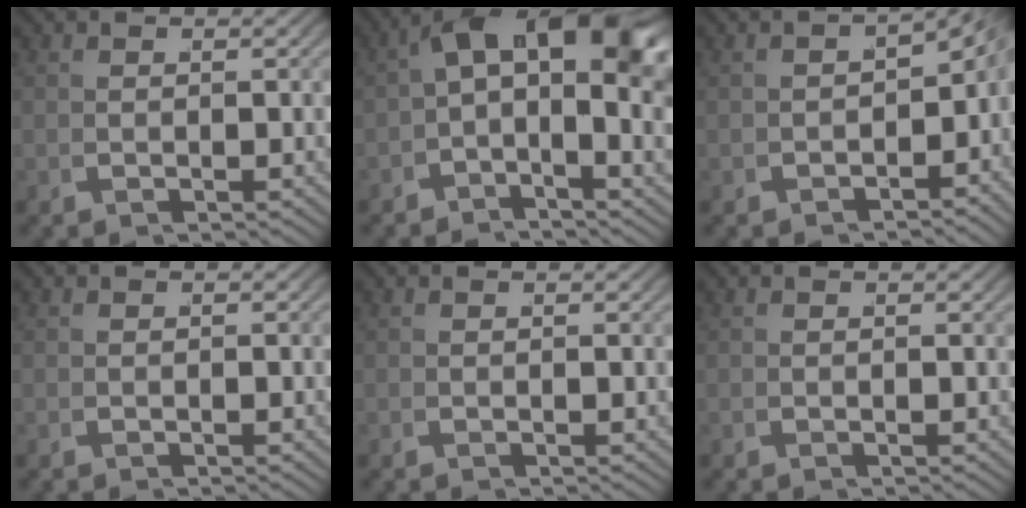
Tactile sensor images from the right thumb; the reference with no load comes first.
{"total": 12.4, "force": [0.8, 7.0, 10.2], "torque": [-0.130, 0.003, -0.002]}
{"total": 4.5, "force": [-1.8, 2.5, 3.3], "torque": [-0.032, -0.015, -0.021]}
{"total": 0.0}
{"total": 0.0}
{"total": 0.0}